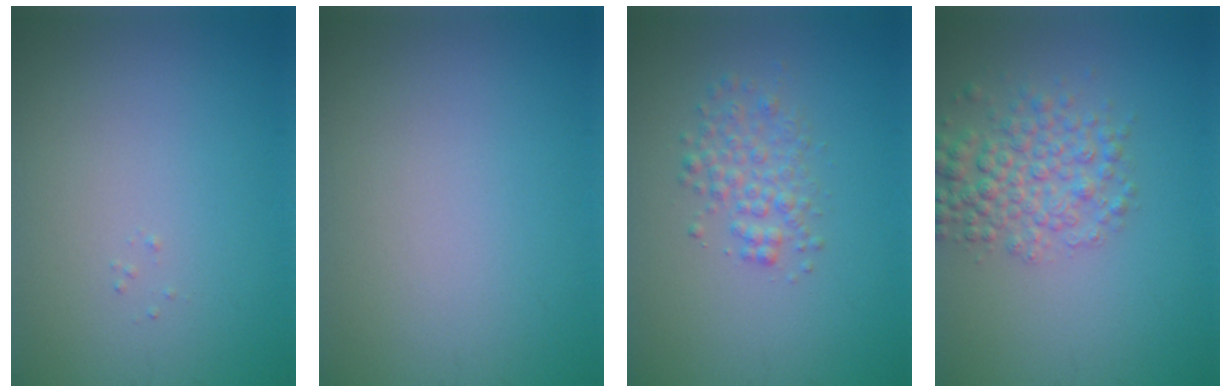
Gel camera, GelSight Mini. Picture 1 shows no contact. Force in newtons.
{"total": 0.0}
{"total": 2.5, "press": 2.5, "slide": 0.0}
{"total": 4.2, "press": 4.2, "slide": 0.1}